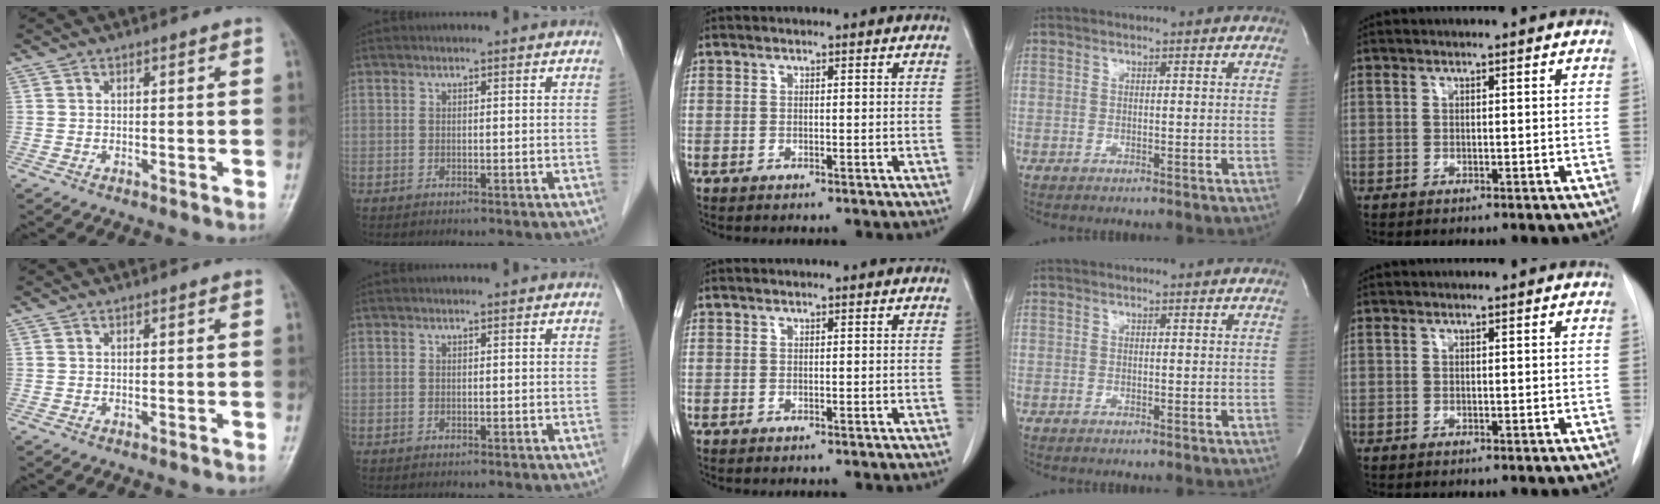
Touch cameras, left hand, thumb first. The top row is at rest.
{}